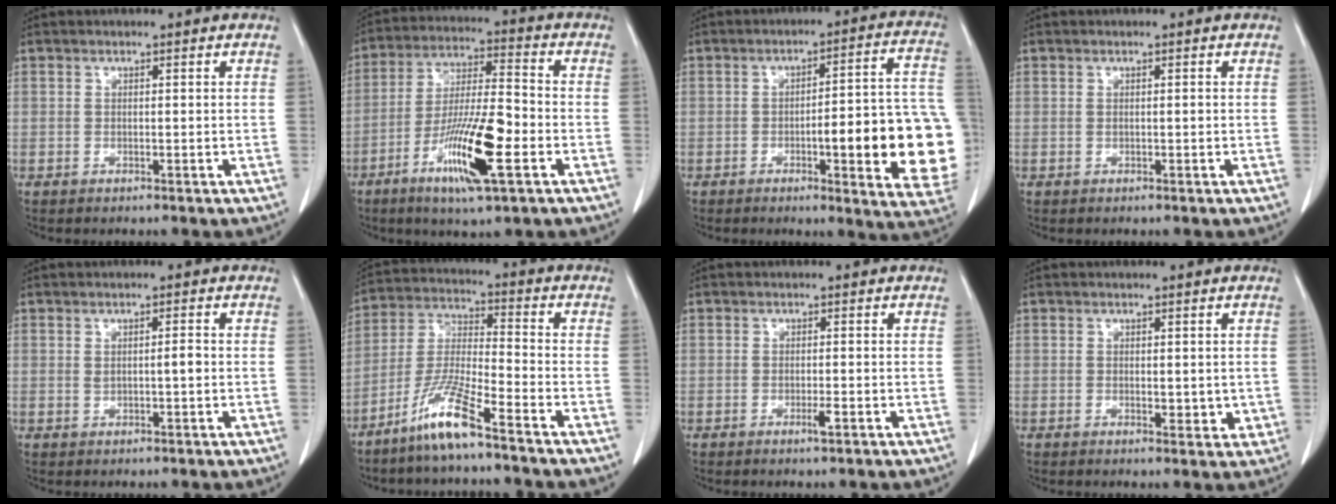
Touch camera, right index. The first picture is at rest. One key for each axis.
{"total": 14.0, "fx": -5.7, "fy": 1.6, "fz": 12.7, "tx": -0.241, "ty": -0.016, "tz": -0.101}
{"total": 18.5, "fx": -3.7, "fy": 3.0, "fz": 17.8, "tx": -0.133, "ty": 0.030, "tz": -0.033}
{"total": 0.6, "fx": 0.0, "fy": 0.1, "fz": 0.6, "tx": -0.012, "ty": 0.000, "tz": 0.001}
{"total": 2.0, "fx": 0.1, "fy": 0.4, "fz": 2.0, "tx": -0.035, "ty": 0.000, "tz": 0.004}
{"total": 9.9, "fx": -6.9, "fy": -0.1, "fz": 7.0, "tx": -0.150, "ty": -0.023, "tz": -0.142}
{"total": 1.4, "fx": -0.6, "fy": 0.0, "fz": 1.3, "tx": -0.025, "ty": -0.004, "tz": -0.011}
{"total": 2.7, "fx": 0.0, "fy": 1.3, "fz": 2.4, "tx": -0.030, "ty": -0.006, "tz": 0.002}